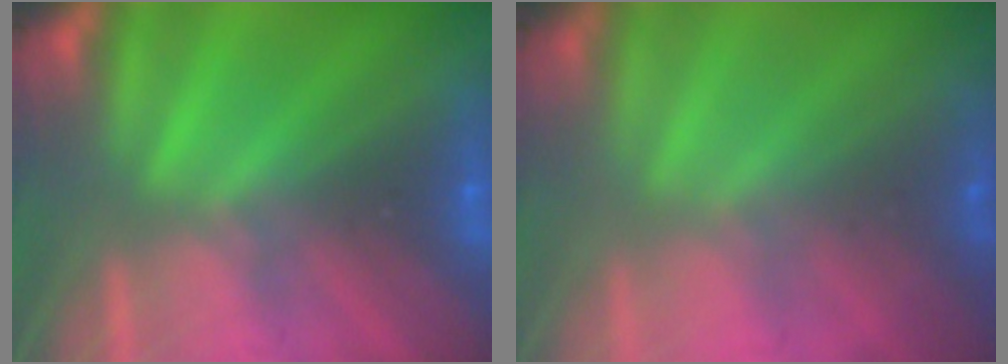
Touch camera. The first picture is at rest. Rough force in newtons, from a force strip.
{"total": 1.1}